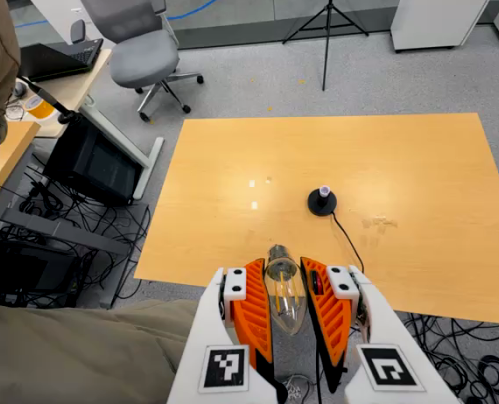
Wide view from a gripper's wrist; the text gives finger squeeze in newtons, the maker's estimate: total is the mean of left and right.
{"total": 20.5, "left": 22.2, "right": 18.9}